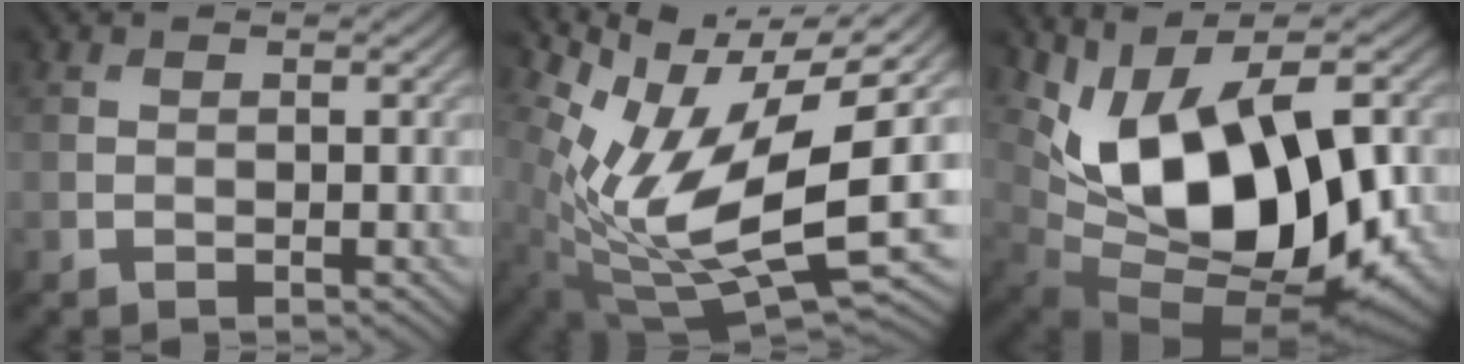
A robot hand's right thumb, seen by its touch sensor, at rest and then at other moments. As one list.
[{"total": 14.4, "force": [1.0, 6.3, 12.9], "torque": [-0.254, -0.023, 0.021]}, {"total": 15.0, "force": [1.7, 8.6, 12.2], "torque": [-0.222, -0.014, 0.027]}]